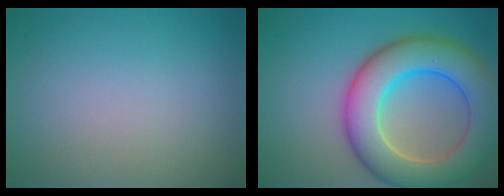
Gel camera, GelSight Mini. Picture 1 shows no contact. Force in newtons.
{"total": 10.1, "press": 10.1, "slide": 0.5}